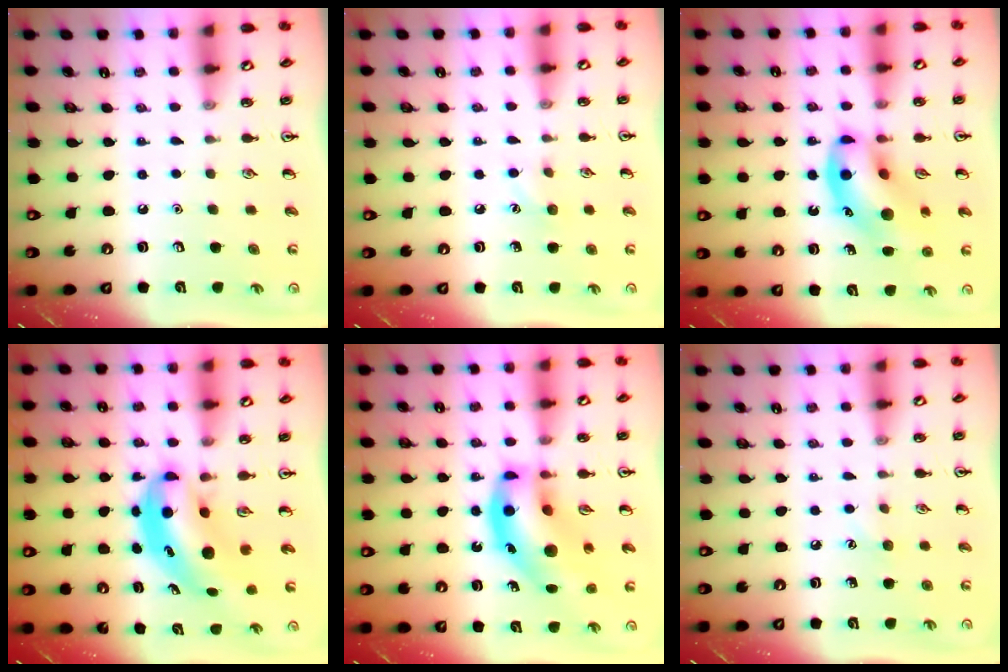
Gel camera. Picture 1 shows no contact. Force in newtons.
{"total": 4.9, "press": 4.7, "slide": 1.5}
{"total": 14.5, "press": 14.1, "slide": 3.5}
{"total": 7.1, "press": 6.9, "slide": 1.8}
{"total": 18.2, "press": 17.8, "slide": 3.7}
{"total": 4.4, "press": 4.2, "slide": 1.3}